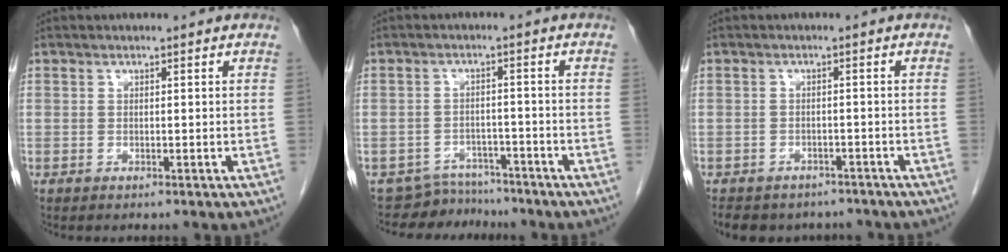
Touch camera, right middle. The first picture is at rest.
{"total": 5.3, "force": [-4.8, 1.9, -1.2], "torque": [0.021, 0.017, -0.072]}
{"total": 10.2, "force": [-8.5, 5.2, 2.5], "torque": [-0.047, 0.005, -0.100]}